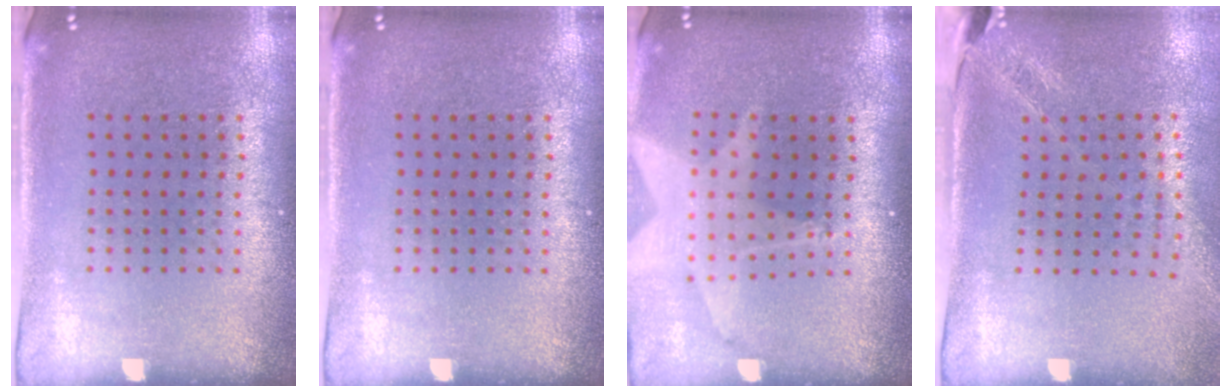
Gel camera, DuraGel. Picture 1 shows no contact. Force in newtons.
{"total": 0.0}
{"total": 2.0, "press": 1.5, "slide": 1.3}
{"total": 1.9, "press": 1.6, "slide": 1.0}